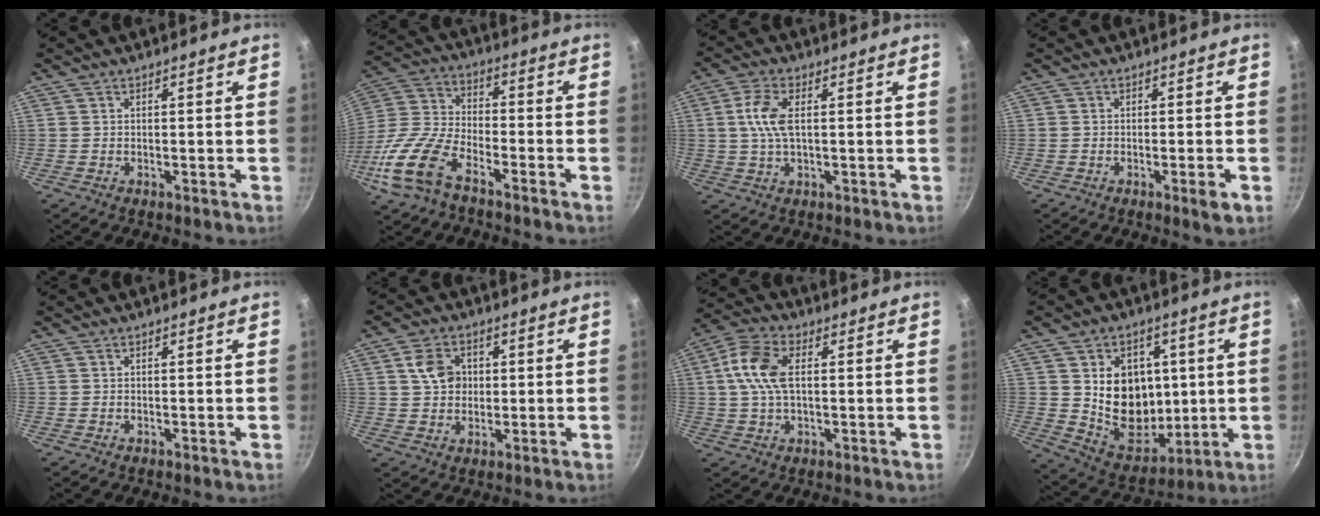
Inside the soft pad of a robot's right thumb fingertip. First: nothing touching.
{"total": 15.1, "force": [-8.5, 7.0, 10.3], "torque": [-0.223, 0.041, -0.181]}
{"total": 6.5, "force": [1.0, 2.9, 5.8], "torque": [-0.126, 0.008, 0.018]}
{"total": 3.6, "force": [-1.4, 0.5, 3.3], "torque": [-0.054, 0.003, -0.020]}
{"total": 0.0}
{"total": 6.6, "force": [1.5, 5.2, 3.6], "torque": [-0.044, 0.003, 0.021]}
{"total": 9.7, "force": [1.4, 5.5, 7.9], "torque": [-0.157, 0.018, 0.016]}
{"total": 16.8, "force": [2.2, 13.4, 9.8], "torque": [-0.105, -0.024, 0.055]}